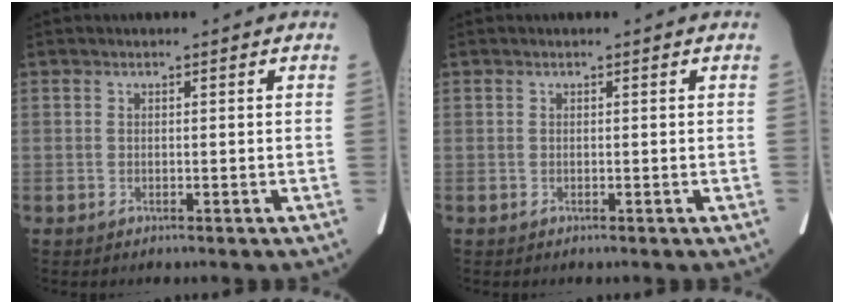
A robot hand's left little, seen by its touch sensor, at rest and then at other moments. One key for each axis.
{"total": 0.0}